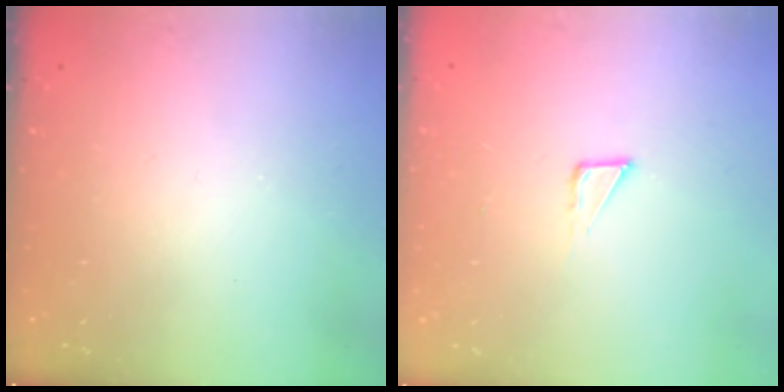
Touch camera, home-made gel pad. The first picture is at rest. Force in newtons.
{"total": 2.6, "press": 2.6, "slide": 0.1}